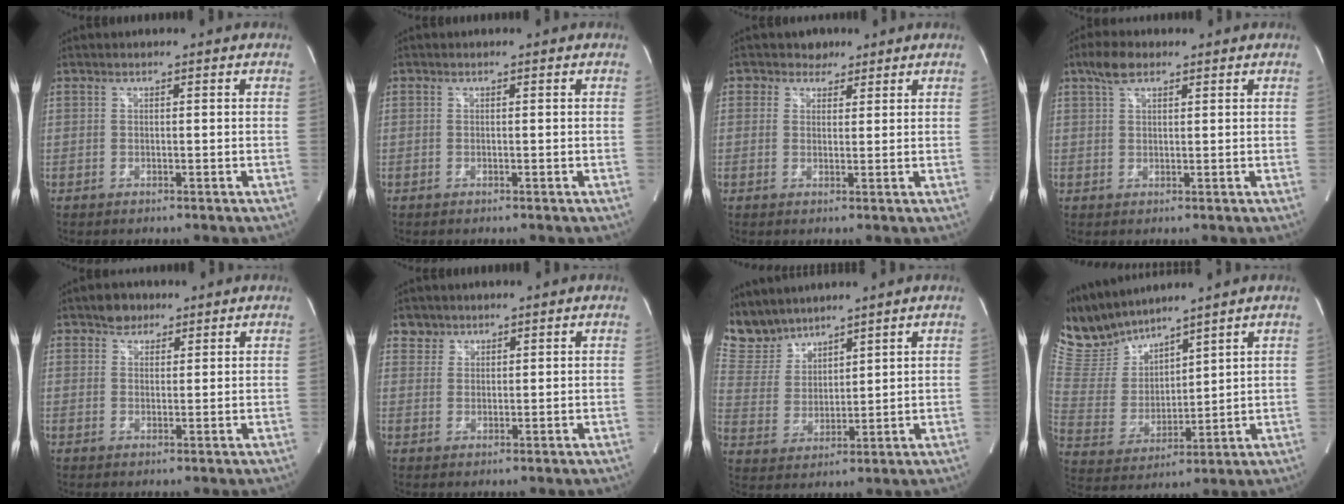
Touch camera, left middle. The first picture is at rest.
{"total": 0.0}
{"total": 2.6, "force": [1.9, 1.8, -0.3], "torque": [0.010, 0.003, 0.022]}
{"total": 3.7, "force": [2.5, 1.6, 2.3], "torque": [-0.055, 0.013, 0.050]}
{"total": 3.0, "force": [2.2, 2.0, 0.7], "torque": [-0.012, 0.005, 0.033]}
{"total": 2.5, "force": [1.8, 1.6, -0.3], "torque": [0.014, 0.007, 0.028]}
{"total": 7.5, "force": [7.2, 2.0, 0.1], "torque": [-0.017, 0.013, 0.166]}
{"total": 10.8, "force": [10.4, 1.9, 2.3], "torque": [-0.069, 0.010, 0.230]}